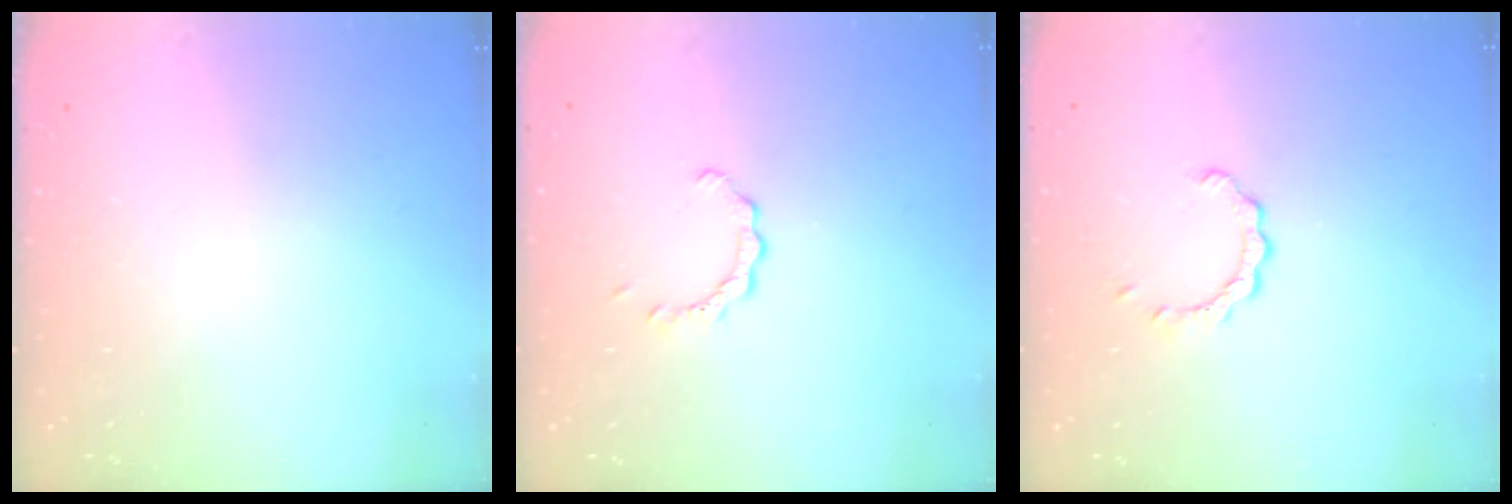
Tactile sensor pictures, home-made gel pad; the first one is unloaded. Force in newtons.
{"total": 2.2, "press": 2.2, "slide": 0.2}
{"total": 2.7, "press": 2.7, "slide": 0.3}